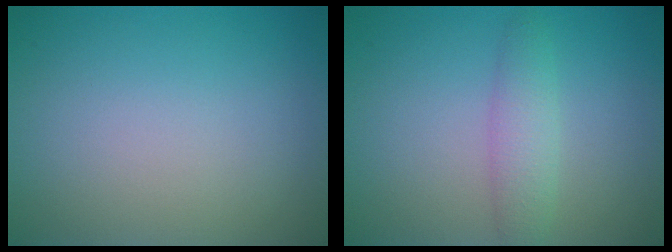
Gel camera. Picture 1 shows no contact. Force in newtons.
{"total": 2.4, "press": 2.4, "slide": 0.1}